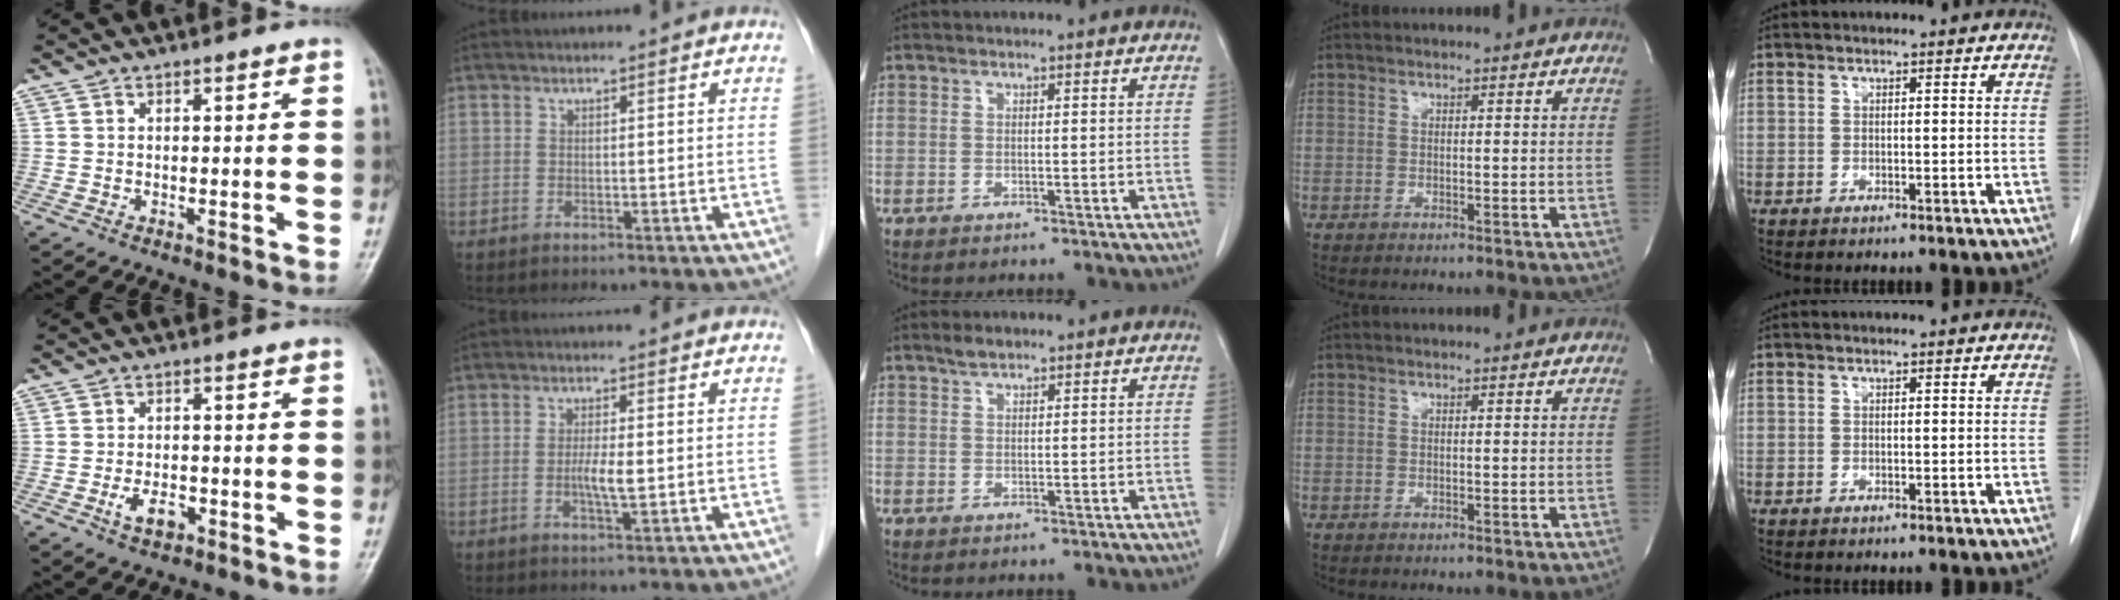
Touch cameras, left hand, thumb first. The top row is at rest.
{"thumb": {"total": 4.2, "force": [-1.8, 2.4, 2.9], "torque": [-0.049, 0.008, -0.029]}, "index": {"total": 3.0, "force": [-0.3, 0.2, 3.0], "torque": [-0.061, -0.004, -0.007]}, "middle": {"total": 1.7, "force": [1.5, 0.5, 0.8], "torque": [-0.020, 0.003, 0.029]}}